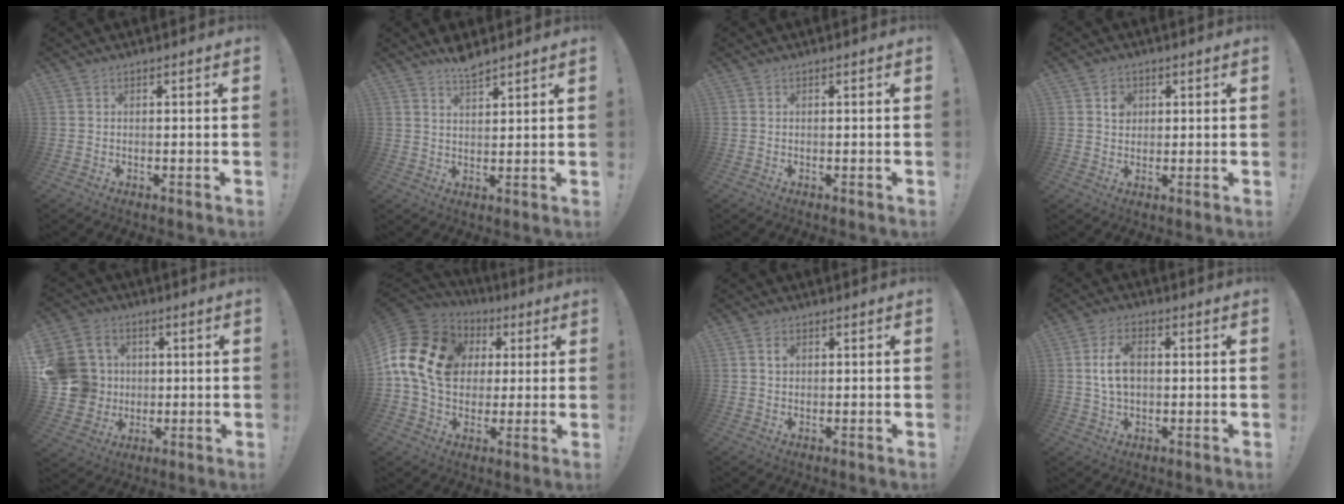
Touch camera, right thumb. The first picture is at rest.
{"total": 4.5, "force": [4.0, 0.9, 1.8], "torque": [-0.021, -0.029, 0.069]}
{"total": 0.0}
{"total": 3.7, "force": [1.0, 3.3, 1.4], "torque": [0.003, -0.007, 0.010]}
{"total": 15.7, "force": [0.9, 14.5, 5.9], "torque": [-0.102, 0.010, 0.036]}
{"total": 19.7, "force": [3.2, 15.4, 11.9], "torque": [-0.204, 0.004, 0.067]}
{"total": 1.6, "force": [0.8, 1.1, 0.9], "torque": [-0.011, 0.001, 0.012]}
{"total": 8.4, "force": [1.0, 5.3, 6.5], "torque": [-0.116, -0.002, 0.015]}